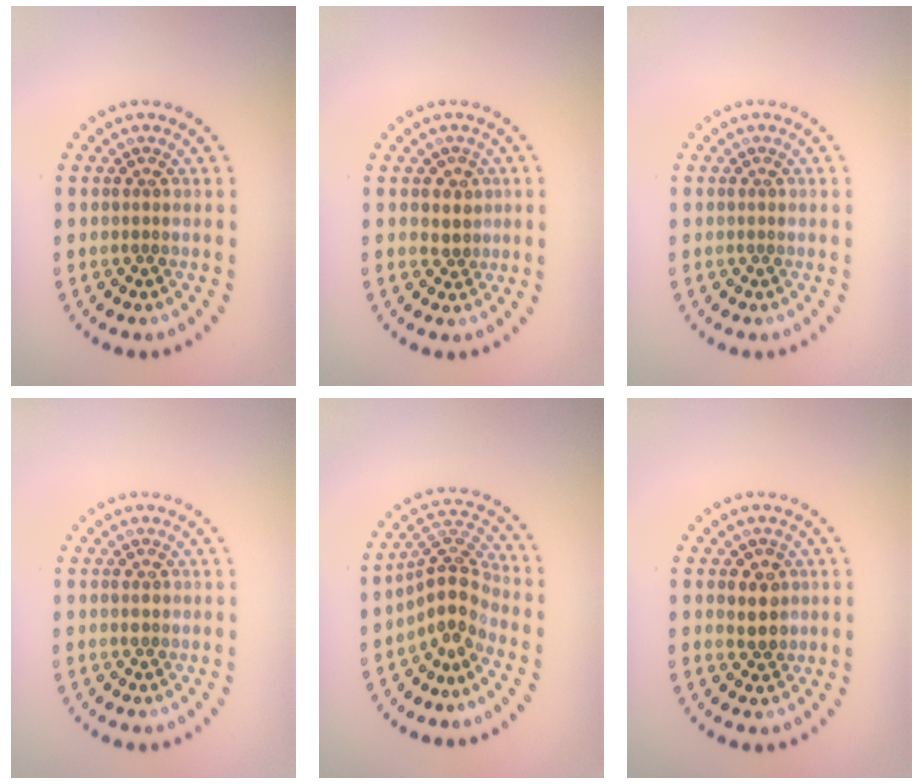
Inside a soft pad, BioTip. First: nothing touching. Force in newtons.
{"total": 1.7, "press": 1.4, "slide": 1.0}
{"total": 0.0}
{"total": 1.0, "press": 1.0, "slide": 0.2}
{"total": 3.7, "press": 2.7, "slide": 2.5}
{"total": 2.3, "press": 2.2, "slide": 0.5}